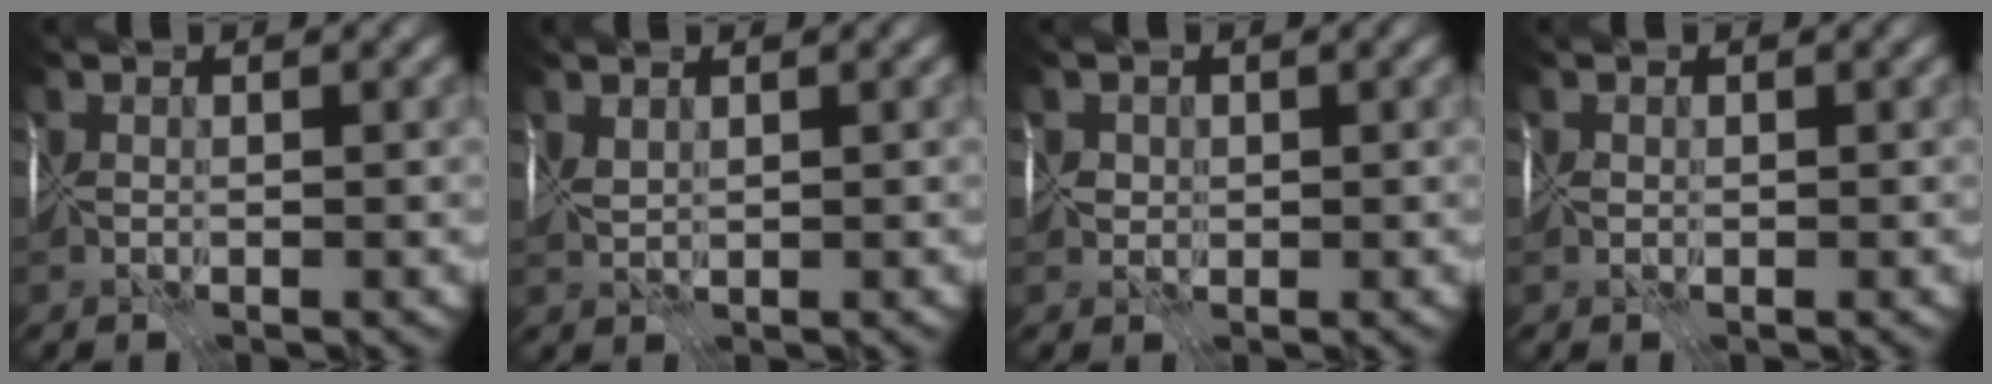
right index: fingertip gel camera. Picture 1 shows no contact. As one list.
[{"total": 1.0, "force": [0.8, -0.5, 0.1], "torque": [-0.003, 0.003, 0.021]}, {"total": 1.6, "force": [0.5, 1.4, 0.6], "torque": [-0.001, 0.014, 0.007]}, {"total": 0.5, "force": [0.0, 0.5, 0.2], "torque": [0.001, -0.001, 0.001]}]